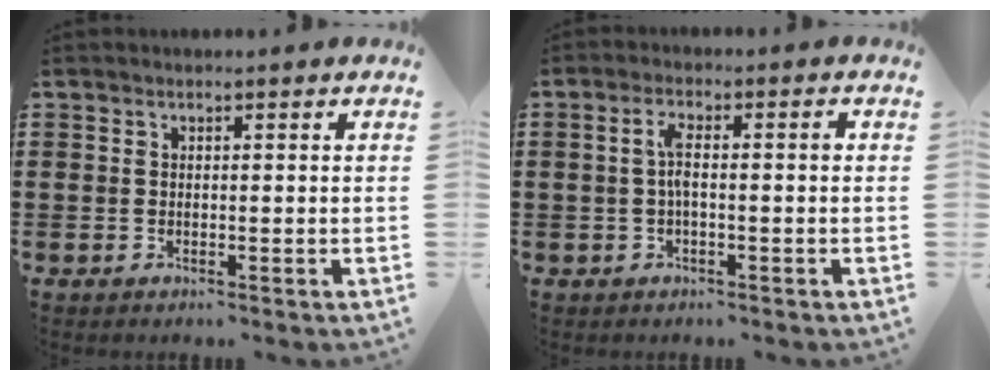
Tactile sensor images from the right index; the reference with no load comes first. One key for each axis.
{"total": 3.5, "fx": -0.3, "fy": 0.7, "fz": 3.4, "tx": -0.070, "ty": 0.003, "tz": -0.010}